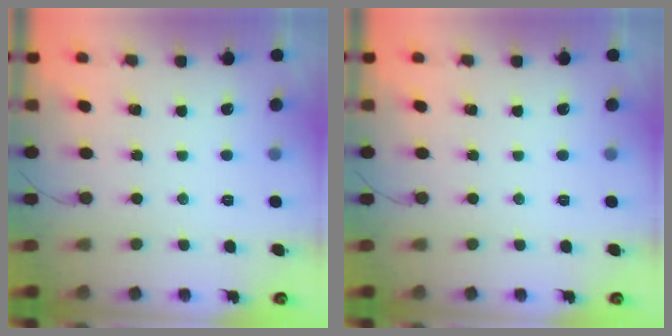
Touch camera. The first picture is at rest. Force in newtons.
{"total": 0.0}